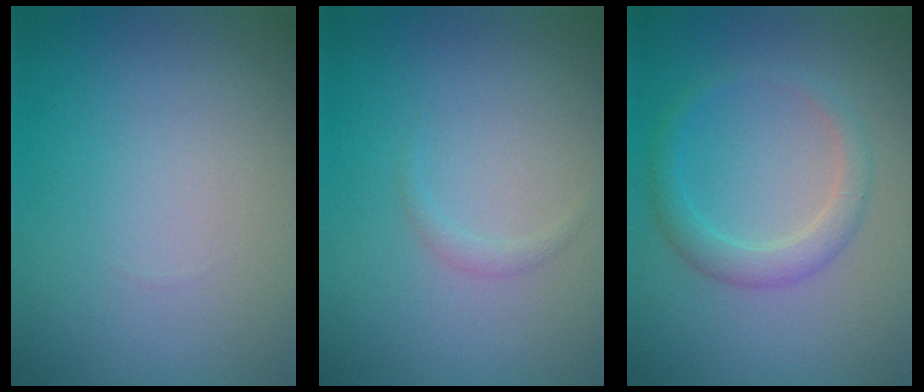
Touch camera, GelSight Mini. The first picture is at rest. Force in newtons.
{"total": 0.7, "press": 0.7, "slide": 0.0}
{"total": 2.3, "press": 2.3, "slide": 0.0}